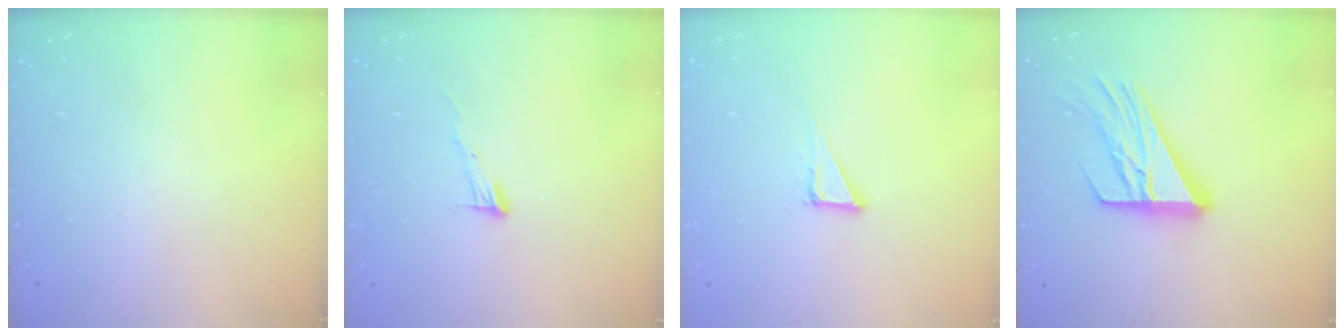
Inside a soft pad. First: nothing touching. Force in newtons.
{"total": 6.4, "press": 6.4, "slide": 0.4}
{"total": 4.7, "press": 4.7, "slide": 0.2}
{"total": 17.2, "press": 17.1, "slide": 1.8}